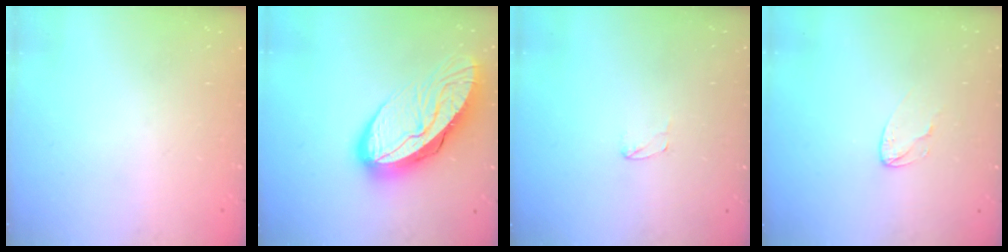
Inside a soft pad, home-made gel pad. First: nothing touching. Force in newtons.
{"total": 15.5, "press": 15.4, "slide": 1.7}
{"total": 3.7, "press": 3.7, "slide": 0.3}
{"total": 5.2, "press": 5.2, "slide": 0.4}